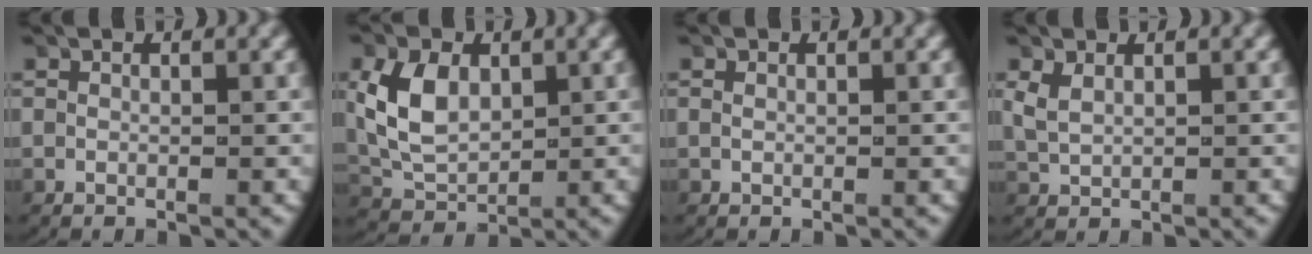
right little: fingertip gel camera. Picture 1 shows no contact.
{"total": 5.6, "force": [0.7, 4.1, 3.7], "torque": [-0.092, -0.011, 0.021]}
{"total": 0.0}
{"total": 2.2, "force": [0.5, 1.8, 1.2], "torque": [-0.035, -0.004, 0.016]}